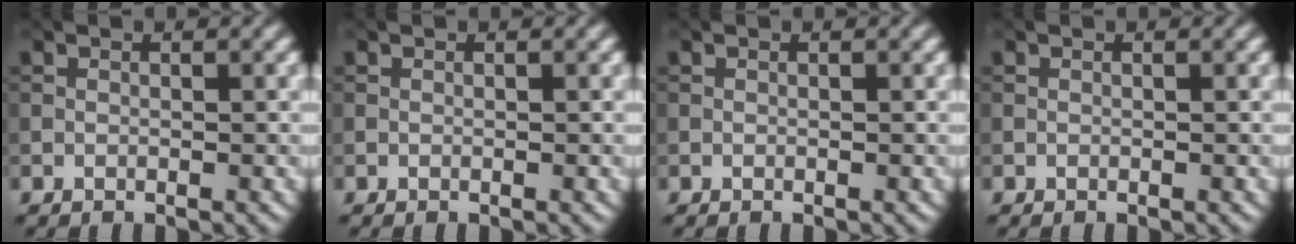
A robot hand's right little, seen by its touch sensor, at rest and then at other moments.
{"total": 0.0}
{"total": 0.0}
{"total": 0.0}